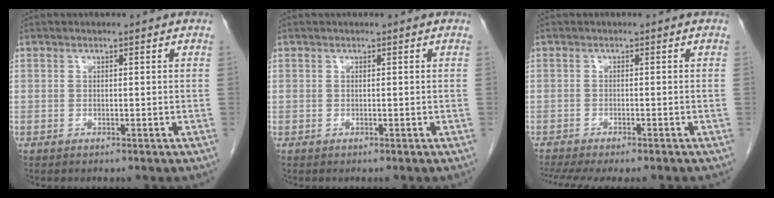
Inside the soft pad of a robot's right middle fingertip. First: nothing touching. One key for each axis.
{"total": 0.0}
{"total": 10.2, "fx": -8.5, "fy": 1.9, "fz": 5.2, "tx": -0.080, "ty": -0.006, "tz": -0.122}